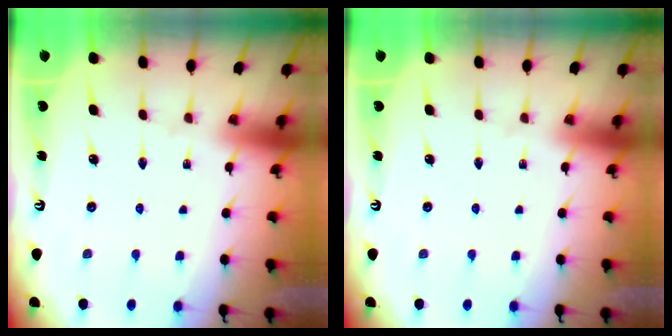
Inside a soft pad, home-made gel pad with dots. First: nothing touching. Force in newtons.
{"total": 0.0}